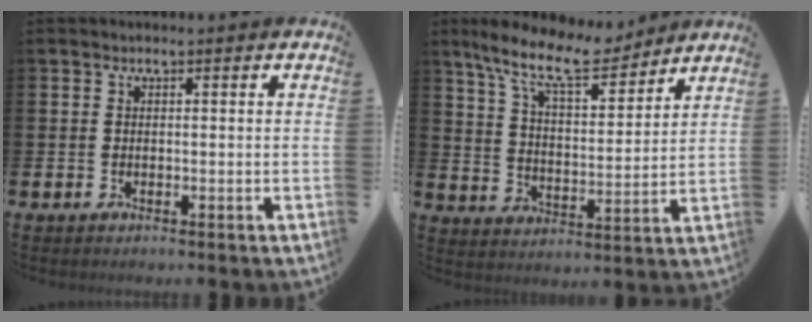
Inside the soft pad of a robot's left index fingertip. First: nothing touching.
{"total": 11.1, "force": [9.6, 2.8, 4.8], "torque": [-0.113, -0.051, 0.171]}